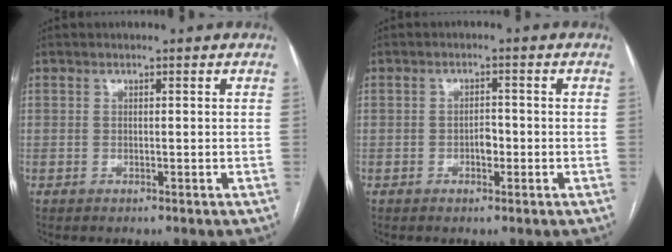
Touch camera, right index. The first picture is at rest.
{"total": 2.0, "force": [-0.7, 1.1, 1.6], "torque": [-0.019, 0.006, -0.011]}